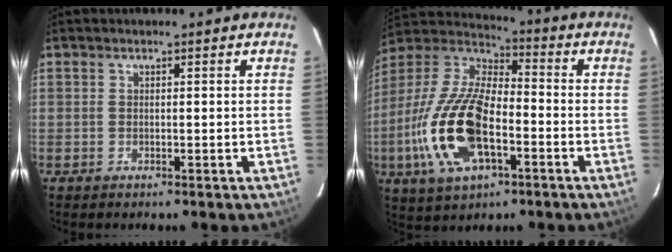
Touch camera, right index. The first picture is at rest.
{"total": 20.2, "force": [-6.0, 9.4, 16.9], "torque": [-0.369, -0.013, -0.114]}